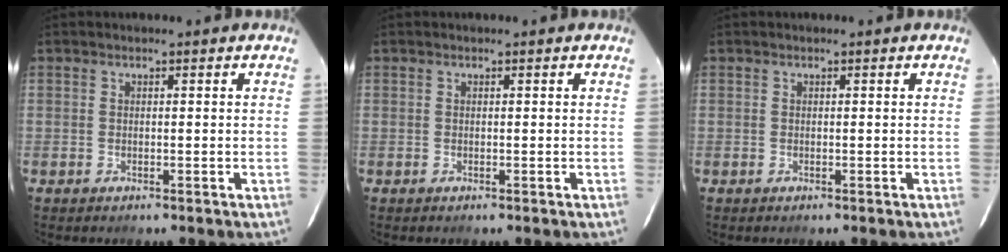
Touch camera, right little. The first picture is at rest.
{"total": 0.0}
{"total": 0.0}